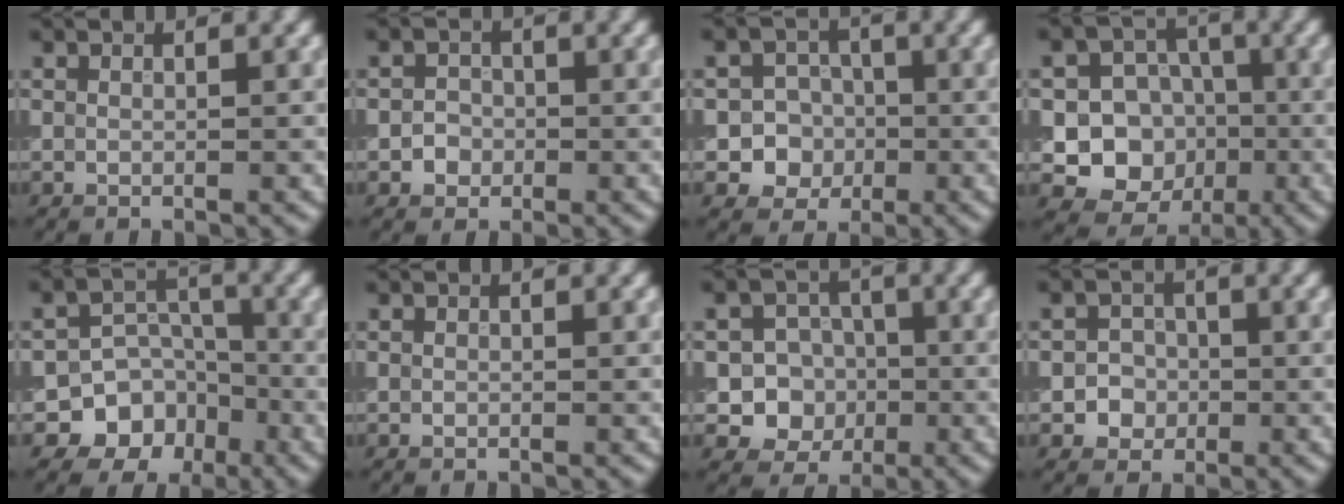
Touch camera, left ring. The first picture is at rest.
{"total": 1.6, "force": [-0.5, 1.5, 0.4], "torque": [0.003, 0.002, -0.013]}
{"total": 5.4, "force": [-1.4, 5.1, 1.1], "torque": [0.012, 0.009, -0.041]}
{"total": 9.7, "force": [-1.7, 9.0, 2.9], "torque": [-0.037, 0.002, -0.049]}
{"total": 8.0, "force": [-4.1, 6.7, 1.5], "torque": [0.002, -0.008, -0.094]}
{"total": 0.0}
{"total": 6.2, "force": [-1.3, 5.8, 1.7], "torque": [-0.004, 0.010, -0.047]}
{"total": 2.5, "force": [-0.6, 2.3, 0.6], "torque": [0.014, -0.002, -0.021]}